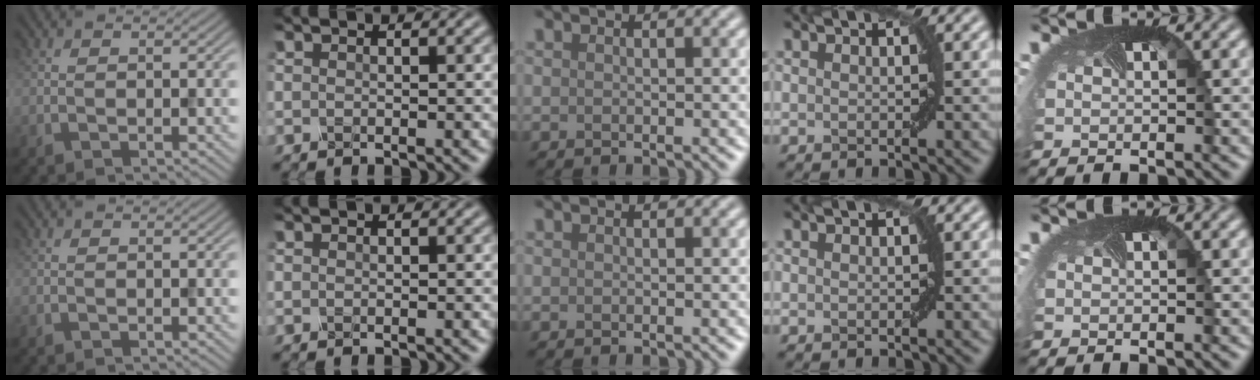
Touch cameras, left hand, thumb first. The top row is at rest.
{}